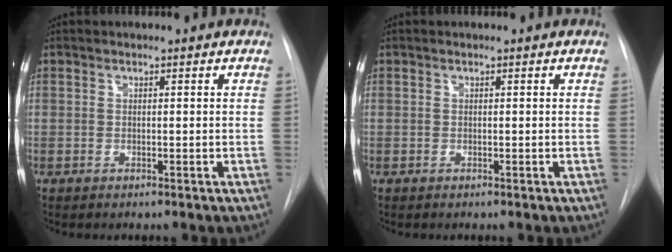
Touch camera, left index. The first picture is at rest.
{"total": 0.0}